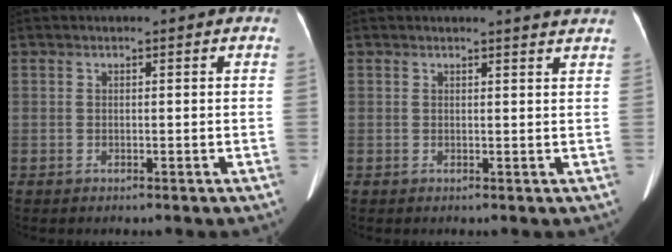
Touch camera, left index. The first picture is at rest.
{"total": 3.1, "force": [3.0, -0.3, 0.7], "torque": [-0.011, -0.004, 0.021]}